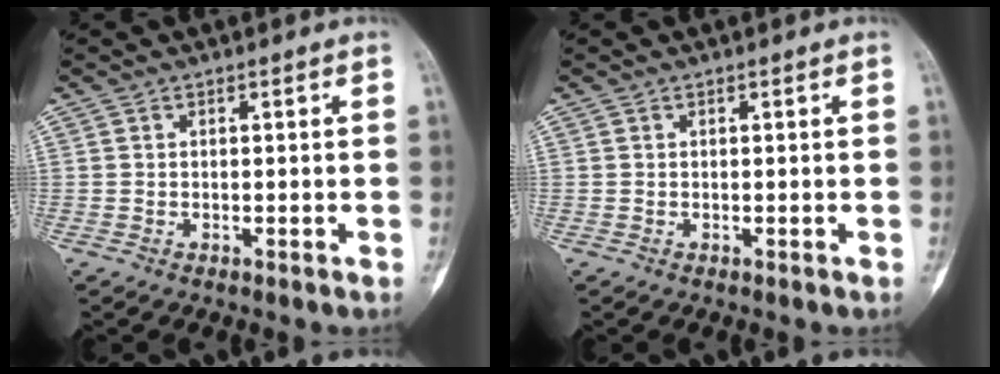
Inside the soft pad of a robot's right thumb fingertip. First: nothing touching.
{"total": 0.0}